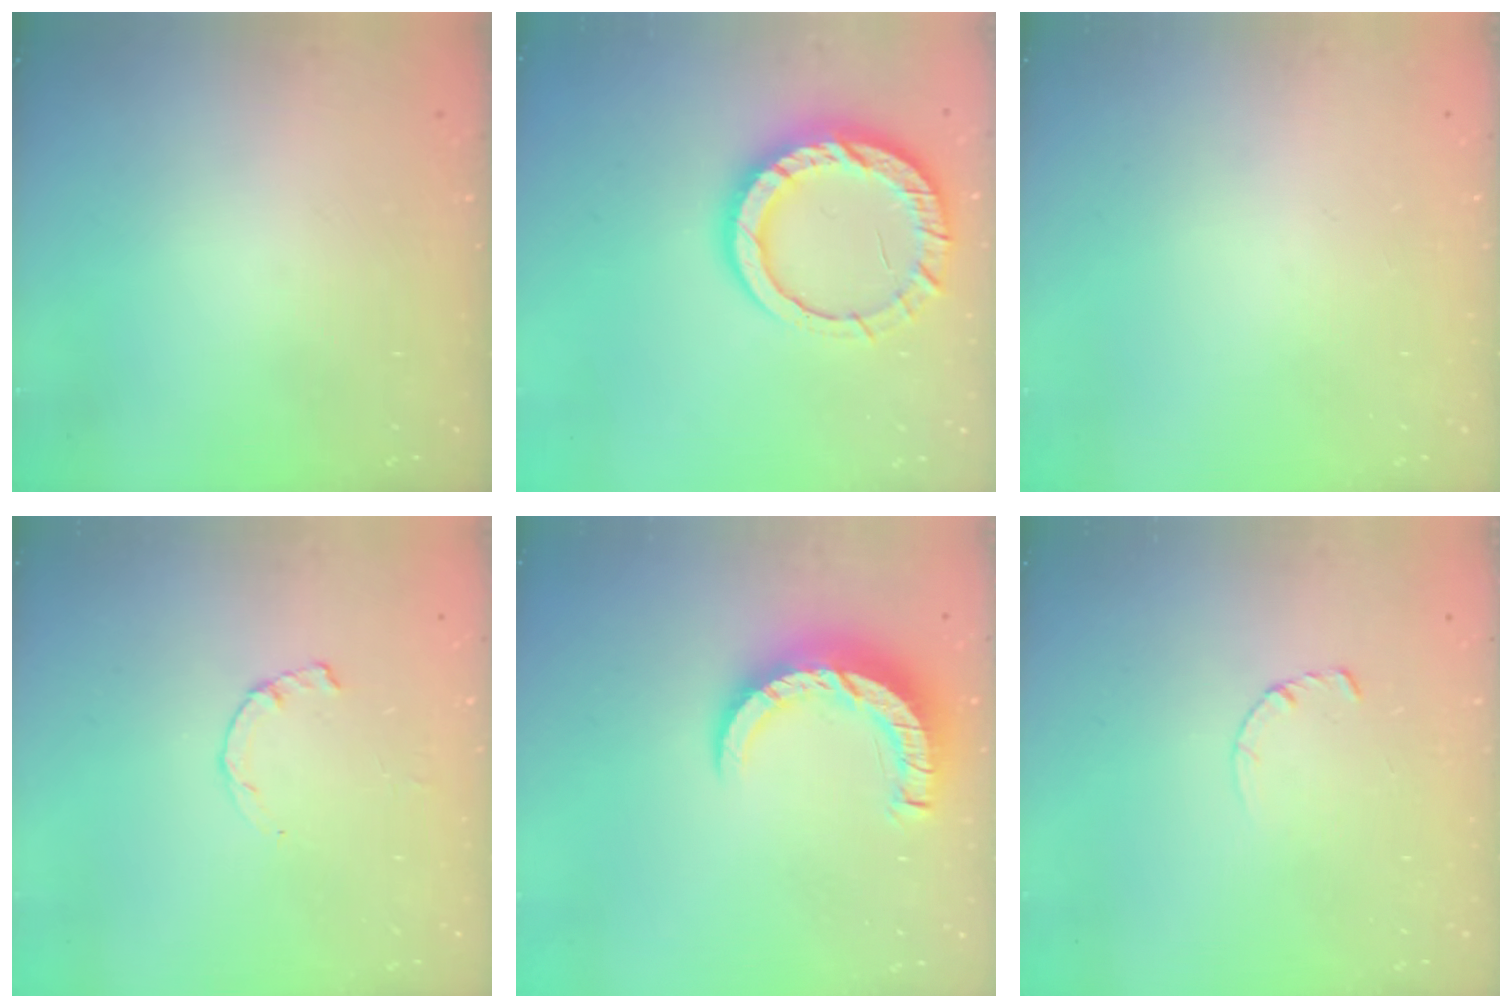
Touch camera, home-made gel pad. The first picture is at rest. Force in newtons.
{"total": 14.8, "press": 14.7, "slide": 1.3}
{"total": 0.0}
{"total": 1.2, "press": 1.1, "slide": 0.3}
{"total": 8.9, "press": 8.9, "slide": 0.9}
{"total": 2.8, "press": 2.8, "slide": 0.4}